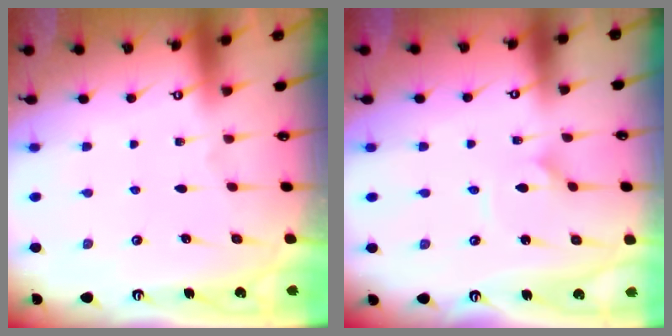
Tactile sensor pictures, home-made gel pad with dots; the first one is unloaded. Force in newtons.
{"total": 1.9, "press": 1.9, "slide": 0.0}